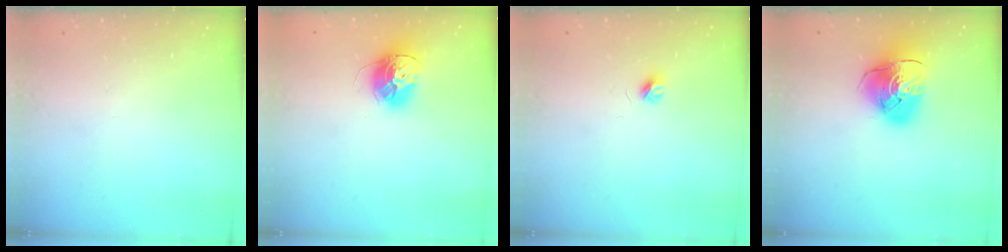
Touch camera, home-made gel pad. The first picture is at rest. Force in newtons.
{"total": 13.5, "press": 13.5, "slide": 1.0}
{"total": 3.6, "press": 3.6, "slide": 0.4}
{"total": 12.7, "press": 12.6, "slide": 1.7}